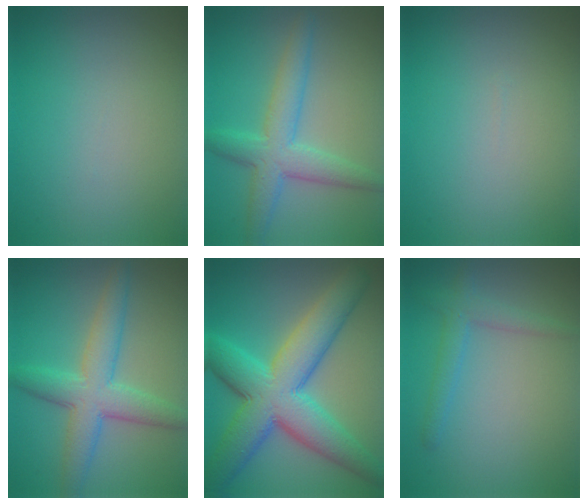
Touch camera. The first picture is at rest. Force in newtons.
{"total": 4.4, "press": 4.4, "slide": 0.1}
{"total": 0.0}
{"total": 5.6, "press": 5.6, "slide": 0.1}
{"total": 10.9, "press": 10.9, "slide": 0.2}
{"total": 2.2, "press": 2.2, "slide": 0.0}